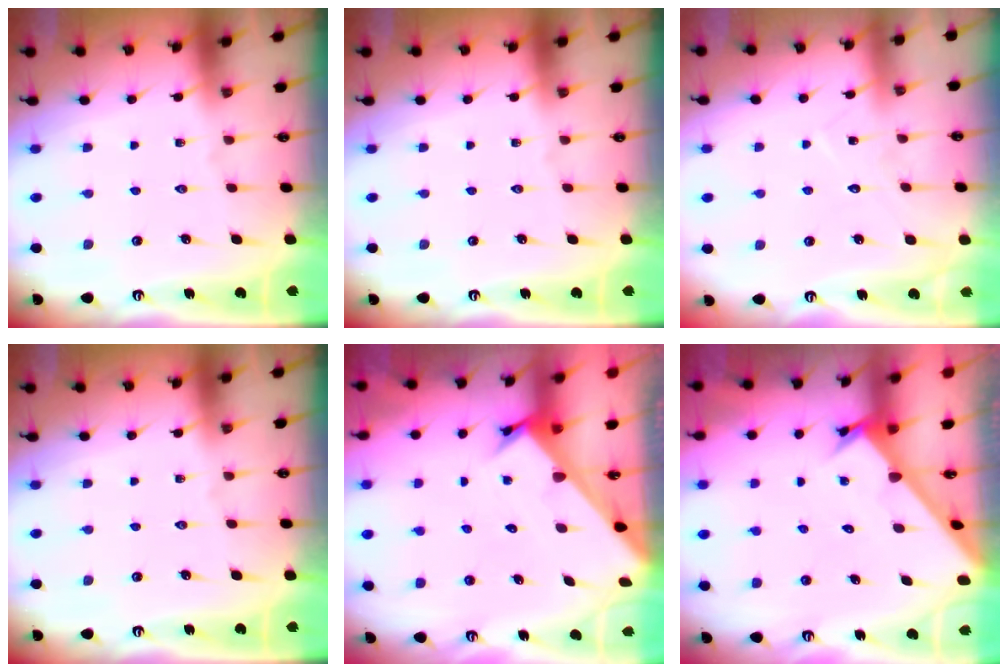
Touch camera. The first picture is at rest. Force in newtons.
{"total": 0.0}
{"total": 6.6, "press": 6.6, "slide": 0.4}
{"total": 0.0}
{"total": 2.5, "press": 2.5, "slide": 0.2}
{"total": 2.3, "press": 2.3, "slide": 0.1}